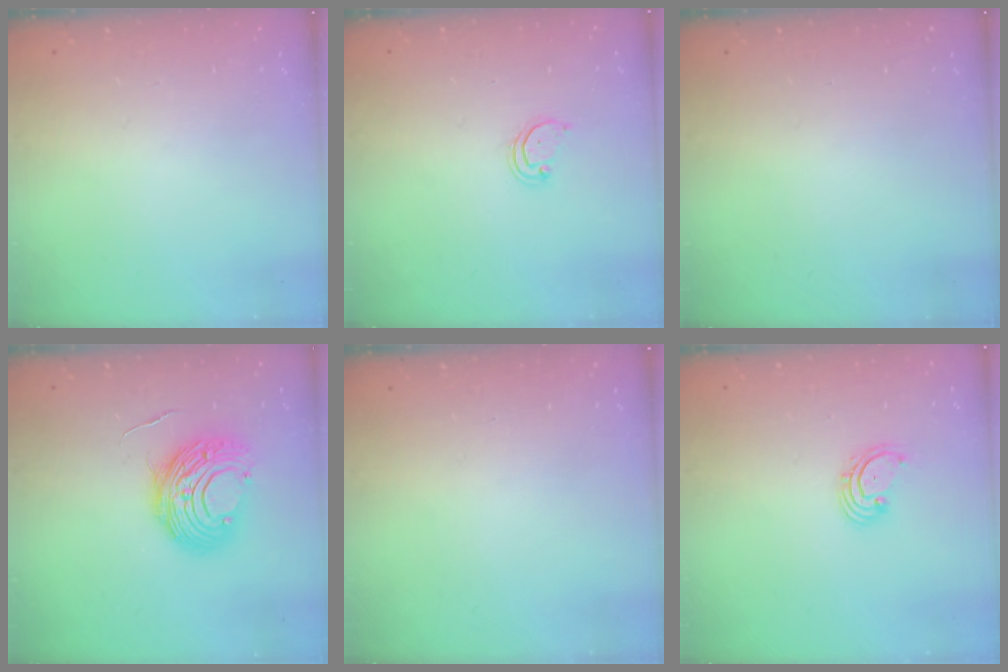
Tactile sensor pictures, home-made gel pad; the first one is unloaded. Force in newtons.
{"total": 2.5, "press": 2.5, "slide": 0.2}
{"total": 0.0}
{"total": 12.0, "press": 12.0, "slide": 0.9}
{"total": 0.0}
{"total": 1.8, "press": 1.7, "slide": 0.7}